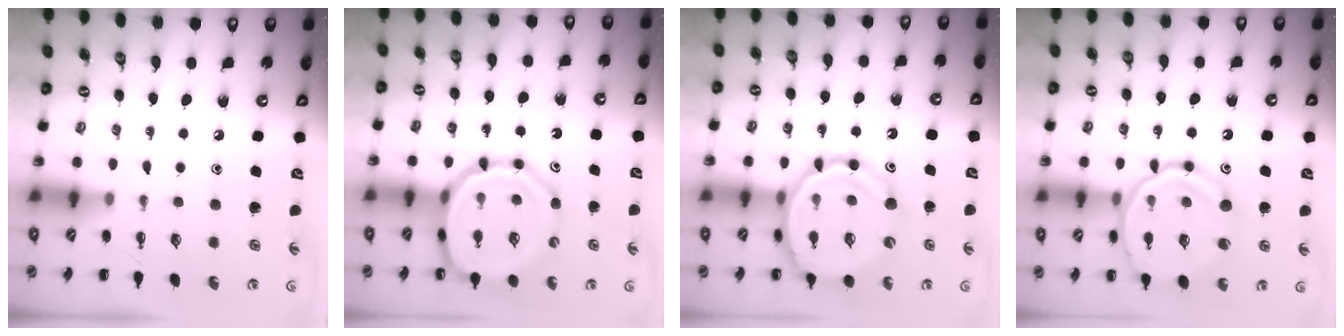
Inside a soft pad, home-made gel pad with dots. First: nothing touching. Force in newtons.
{"total": 17.6, "press": 17.3, "slide": 3.1}
{"total": 17.0, "press": 16.6, "slide": 3.6}
{"total": 17.8, "press": 17.7, "slide": 1.9}